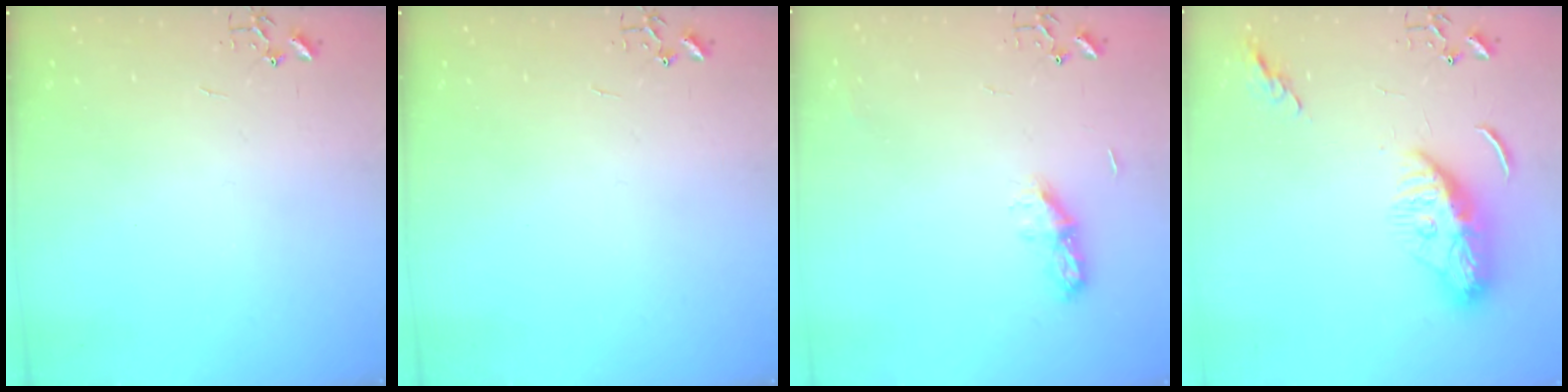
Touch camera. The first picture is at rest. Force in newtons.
{"total": 0.0}
{"total": 7.2, "press": 7.1, "slide": 0.6}
{"total": 10.7, "press": 10.6, "slide": 1.1}